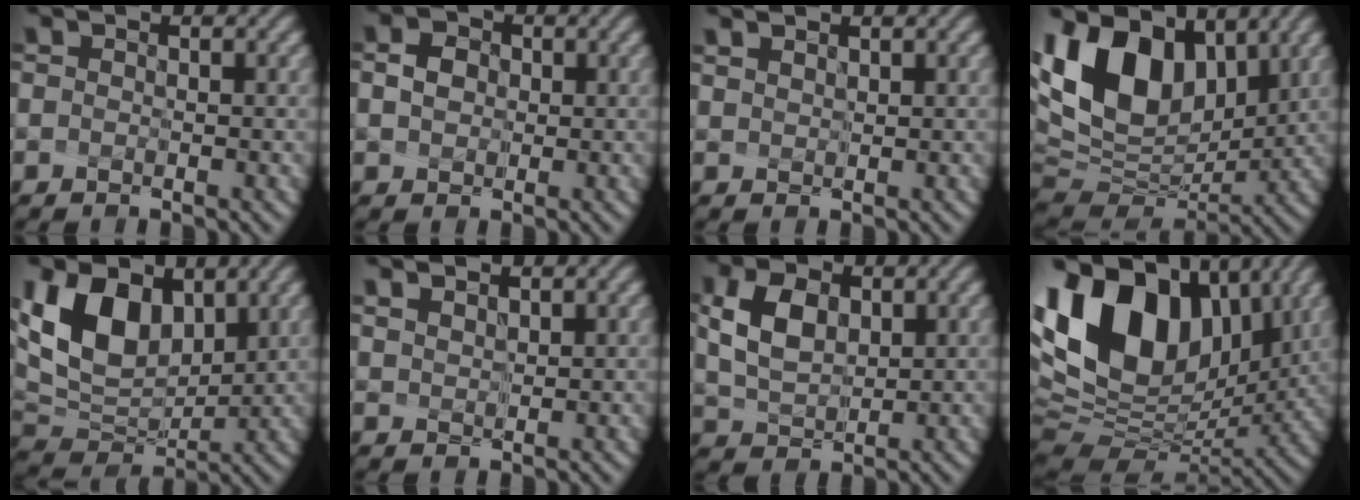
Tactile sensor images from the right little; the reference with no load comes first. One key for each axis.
{"total": 1.4, "fx": -0.2, "fy": 1.2, "fz": 0.7, "tx": -0.012, "ty": 0.004, "tz": 0.006}
{"total": 1.7, "fx": 1.3, "fy": 0.7, "fz": 0.8, "tx": -0.026, "ty": 0.020, "tz": 0.025}
{"total": 13.4, "fx": 5.3, "fy": 8.3, "fz": 9.1, "tx": -0.196, "ty": 0.024, "tz": 0.103}
{"total": 8.3, "fx": 3.3, "fy": 5.3, "fz": 5.6, "tx": -0.126, "ty": 0.001, "tz": 0.064}
{"total": 2.9, "fx": 2.2, "fy": 1.3, "fz": 1.3, "tx": -0.044, "ty": 0.019, "tz": 0.046}
{"total": 3.5, "fx": 1.2, "fy": 2.2, "fz": 2.5, "tx": -0.059, "ty": 0.003, "tz": 0.034}
{"total": 16.5, "fx": 6.0, "fy": 10.4, "fz": 11.3, "tx": -0.222, "ty": 0.031, "tz": 0.110}